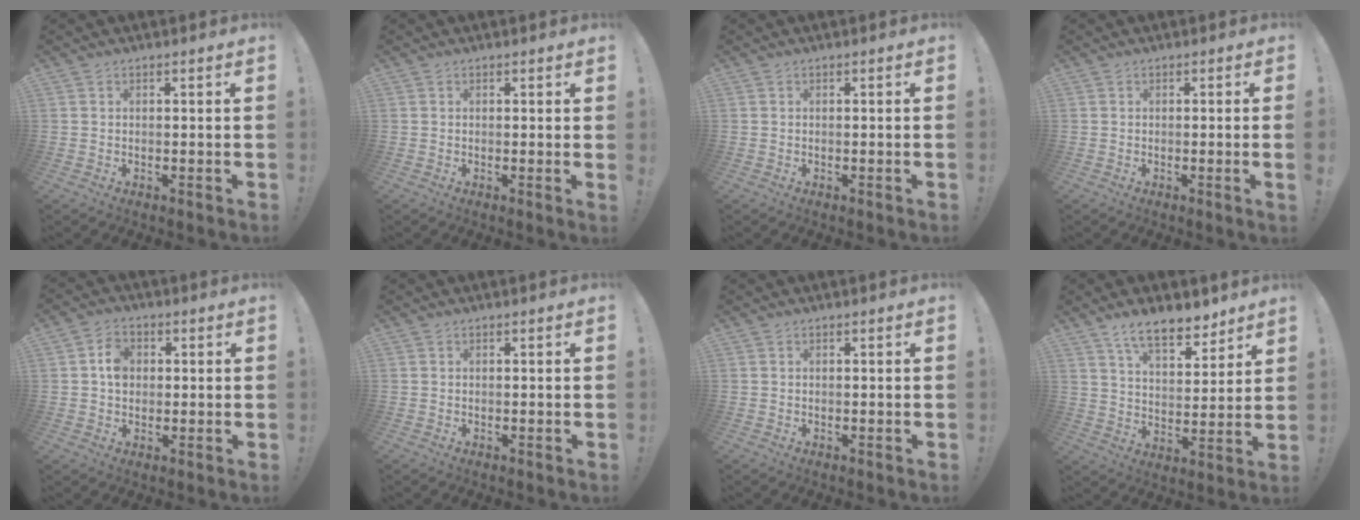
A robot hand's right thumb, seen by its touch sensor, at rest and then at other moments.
{"total": 0.8, "force": [0.4, -0.3, 0.6], "torque": [0.003, -0.007, 0.003]}
{"total": 0.6, "force": [-0.3, -0.4, 0.4], "torque": [-0.008, -0.002, -0.006]}
{"total": 2.4, "force": [-0.4, -0.6, 2.2], "torque": [-0.029, -0.009, -0.010]}
{"total": 5.8, "force": [0.8, 4.7, 3.3], "torque": [-0.043, 0.005, 0.013]}
{"total": 0.0}
{"total": 0.0}
{"total": 12.1, "force": [8.9, 4.8, 6.6], "torque": [-0.103, -0.050, 0.161]}